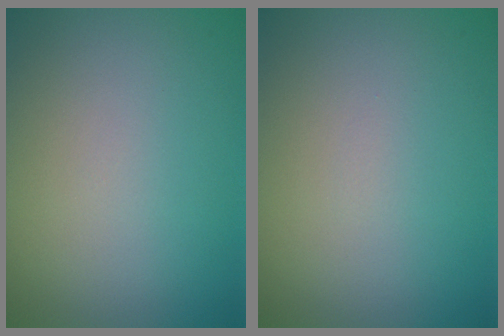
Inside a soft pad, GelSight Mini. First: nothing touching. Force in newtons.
{"total": 0.0}